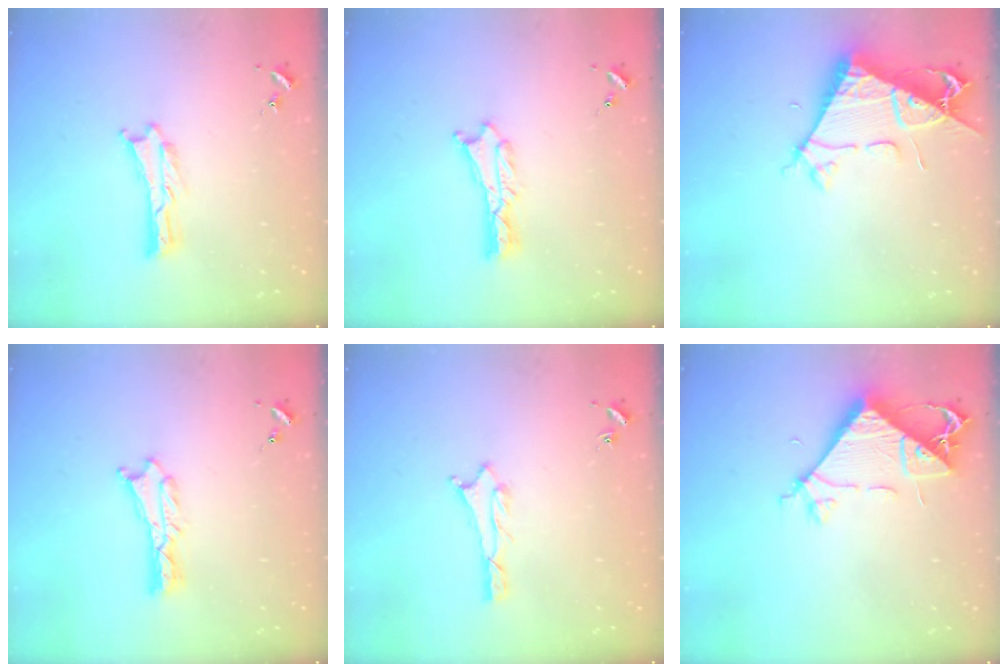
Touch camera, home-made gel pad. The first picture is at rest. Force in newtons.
{"total": 1.1, "press": 1.1, "slide": 0.2}
{"total": 7.7, "press": 7.7, "slide": 0.8}
{"total": 1.1, "press": 1.1, "slide": 0.2}
{"total": 0.7, "press": 0.7, "slide": 0.2}
{"total": 8.5, "press": 8.5, "slide": 0.7}